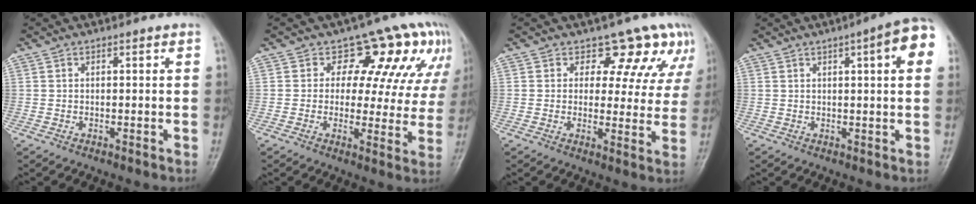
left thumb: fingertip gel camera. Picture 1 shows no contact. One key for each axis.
{"total": 11.6, "fx": 5.7, "fy": 7.5, "fz": 6.7, "tx": -0.027, "ty": -0.016, "tz": 0.055}
{"total": 9.7, "fx": 6.8, "fy": 5.9, "fz": 3.5, "tx": 0.009, "ty": -0.032, "tz": 0.064}
{"total": 9.1, "fx": 3.3, "fy": 1.7, "fz": 8.3, "tx": -0.097, "ty": 0.008, "tz": 0.034}